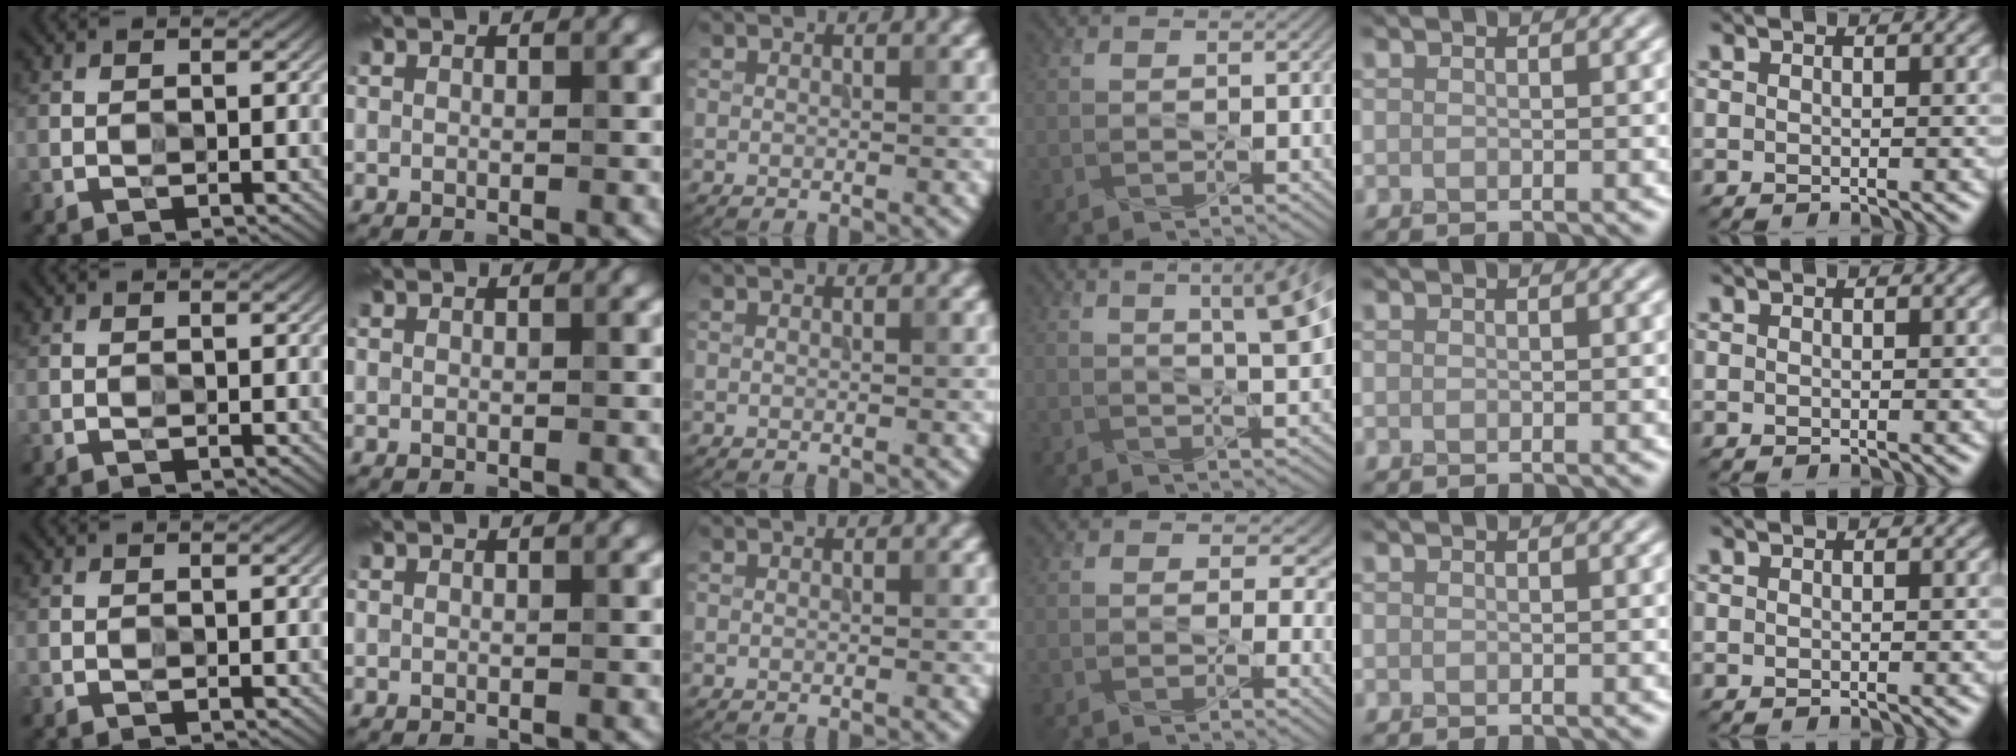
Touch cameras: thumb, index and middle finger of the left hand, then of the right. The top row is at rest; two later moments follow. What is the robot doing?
{"motion": "press", "object": "syringe"}